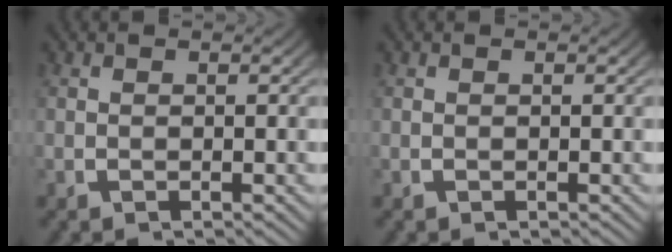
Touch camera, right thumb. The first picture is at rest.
{"total": 0.0}